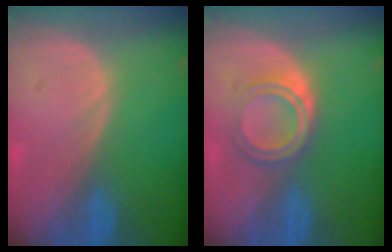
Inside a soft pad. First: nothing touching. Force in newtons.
{"total": 4.7, "press": 4.3, "slide": 2.1}